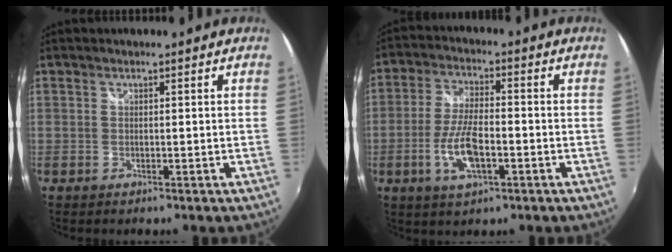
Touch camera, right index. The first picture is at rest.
{"total": 9.3, "force": [-3.1, 3.4, 8.1], "torque": [-0.167, -0.004, -0.057]}